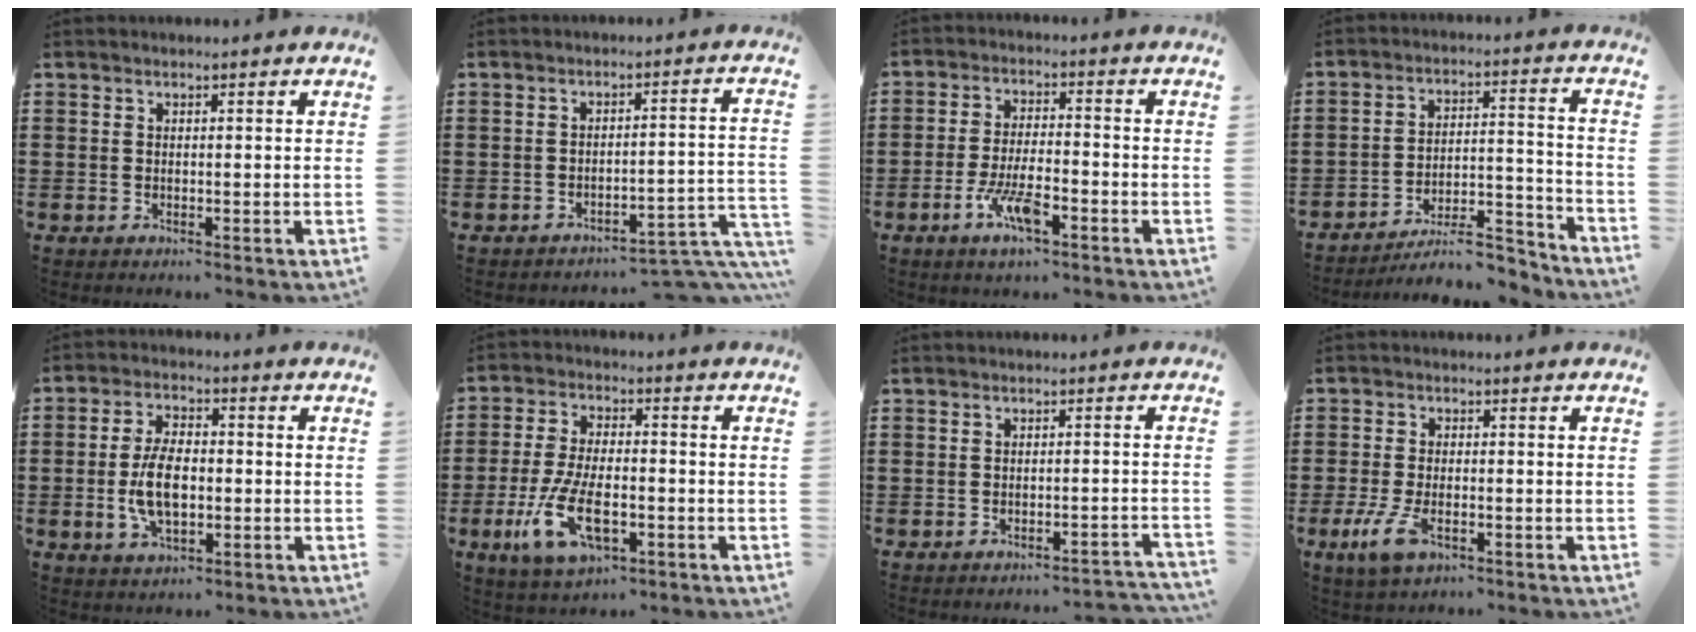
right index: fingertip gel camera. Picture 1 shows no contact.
{"total": 4.2, "force": [-3.8, 0.1, 1.7], "torque": [-0.032, -0.007, -0.078]}
{"total": 7.0, "force": [-3.6, 2.0, 5.6], "torque": [-0.130, -0.008, -0.070]}
{"total": 9.0, "force": [-7.8, 1.9, 4.1], "torque": [-0.051, 0.028, -0.145]}
{"total": 7.7, "force": [-1.1, 3.9, 6.6], "torque": [-0.143, 0.000, -0.024]}
{"total": 10.2, "force": [-3.6, 4.7, 8.4], "torque": [-0.190, -0.010, -0.066]}
{"total": 1.8, "force": [-1.7, 0.0, 0.5], "torque": [-0.014, 0.000, -0.037]}
{"total": 5.0, "force": [-2.1, 2.0, 4.0], "torque": [-0.101, -0.011, -0.045]}